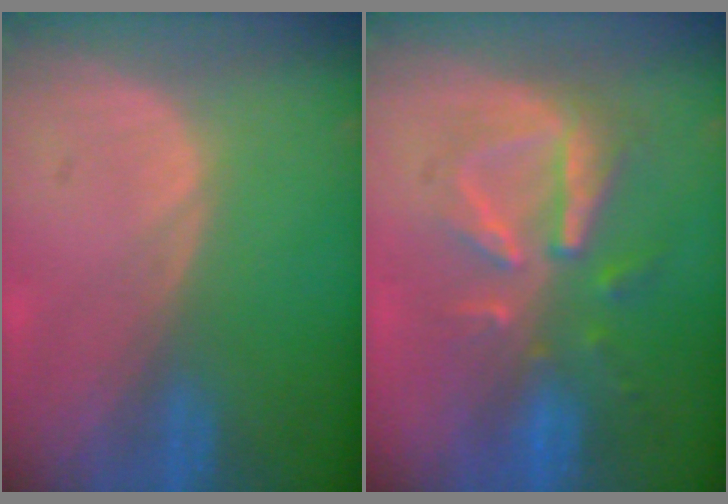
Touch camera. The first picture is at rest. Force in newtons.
{"total": 8.0, "press": 7.7, "slide": 2.4}